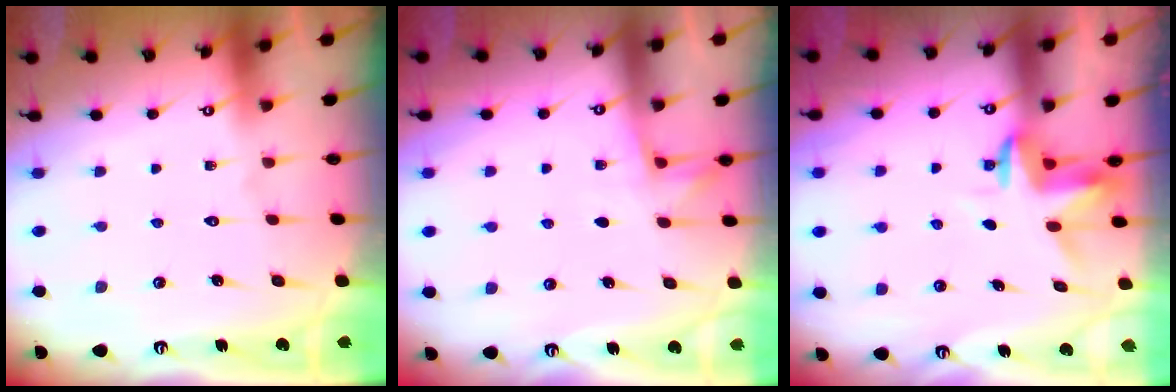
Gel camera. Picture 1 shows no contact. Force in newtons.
{"total": 4.1, "press": 3.8, "slide": 1.5}
{"total": 3.4, "press": 3.4, "slide": 0.2}